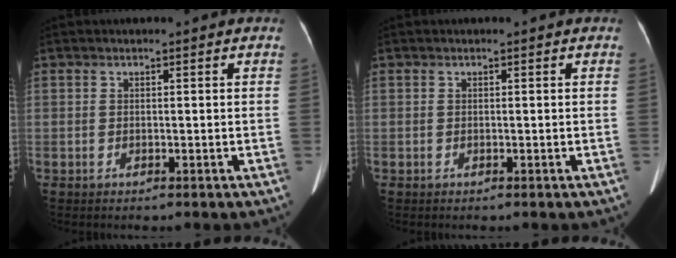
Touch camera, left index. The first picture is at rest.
{"total": 0.0}